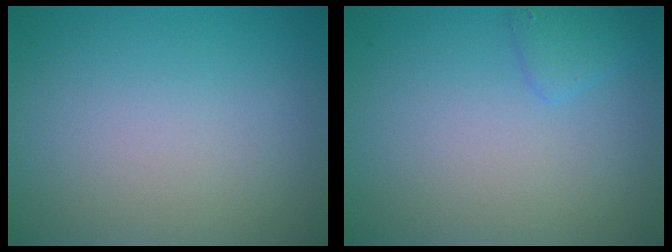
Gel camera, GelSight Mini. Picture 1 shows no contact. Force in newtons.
{"total": 1.3, "press": 1.3, "slide": 0.1}